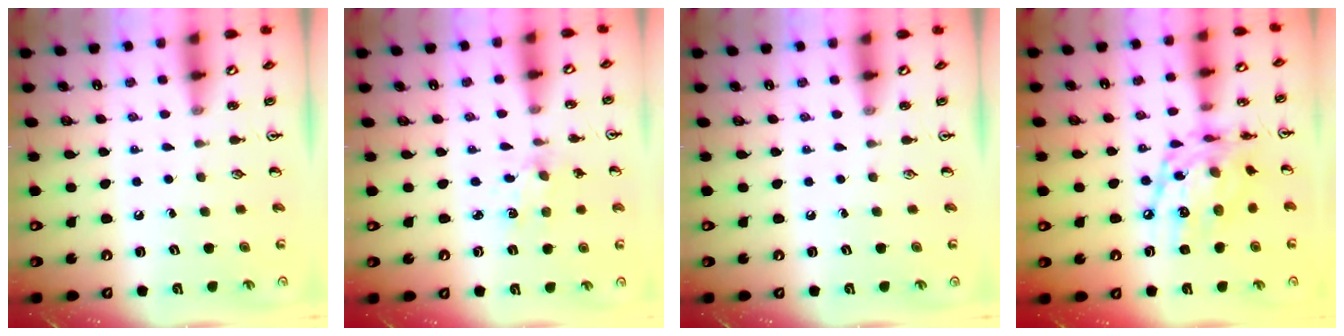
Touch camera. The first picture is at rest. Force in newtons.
{"total": 1.9, "press": 1.9, "slide": 0.4}
{"total": 0.0}
{"total": 15.8, "press": 15.8, "slide": 1.2}